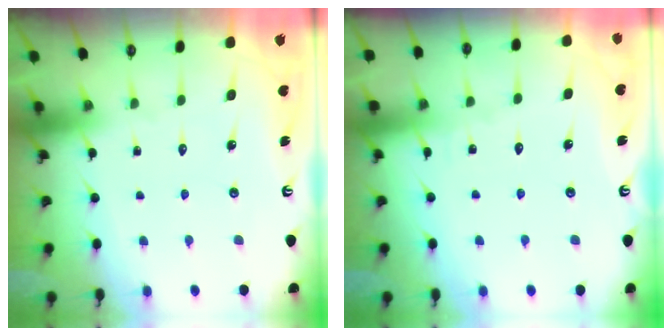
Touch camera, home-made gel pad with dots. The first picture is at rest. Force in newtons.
{"total": 3.5, "press": 3.5, "slide": 0.4}